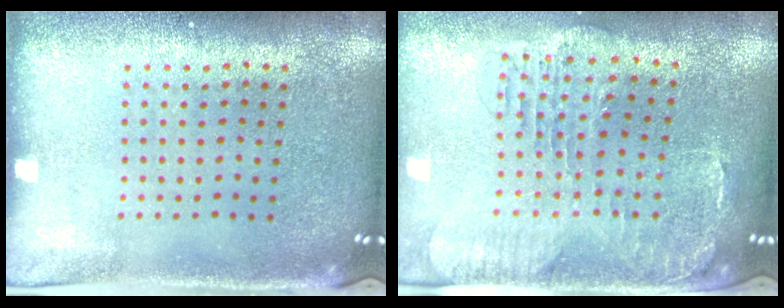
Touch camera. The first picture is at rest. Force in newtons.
{"total": 1.5, "press": 1.4, "slide": 0.4}